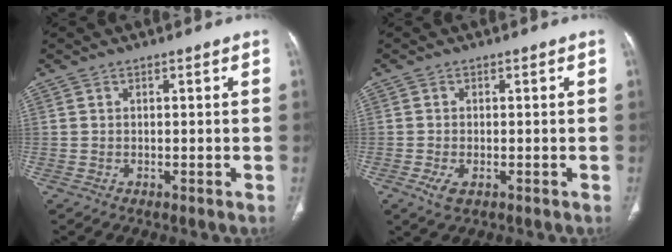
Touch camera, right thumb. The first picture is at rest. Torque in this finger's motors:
{"motor_torque": [-0.08, 0.03, 0.07, 0.08, 0.07]}